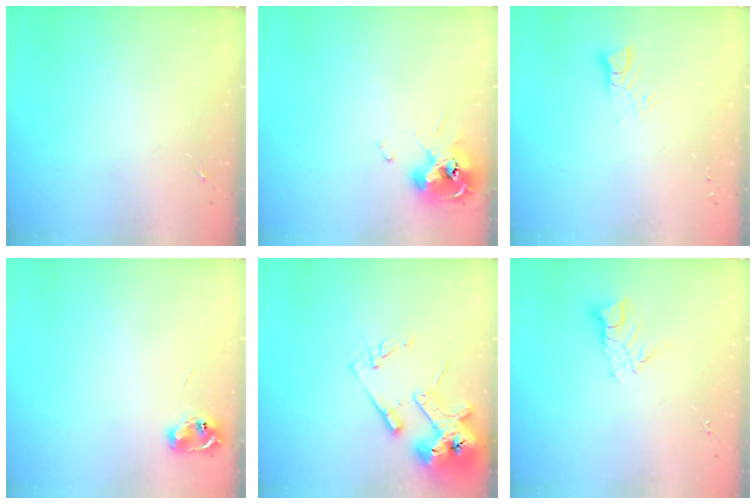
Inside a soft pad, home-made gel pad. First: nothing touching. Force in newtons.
{"total": 11.3, "press": 11.3, "slide": 0.6}
{"total": 3.7, "press": 3.7, "slide": 0.4}
{"total": 6.0, "press": 6.0, "slide": 0.7}
{"total": 16.8, "press": 16.7, "slide": 1.9}
{"total": 8.9, "press": 8.9, "slide": 0.8}